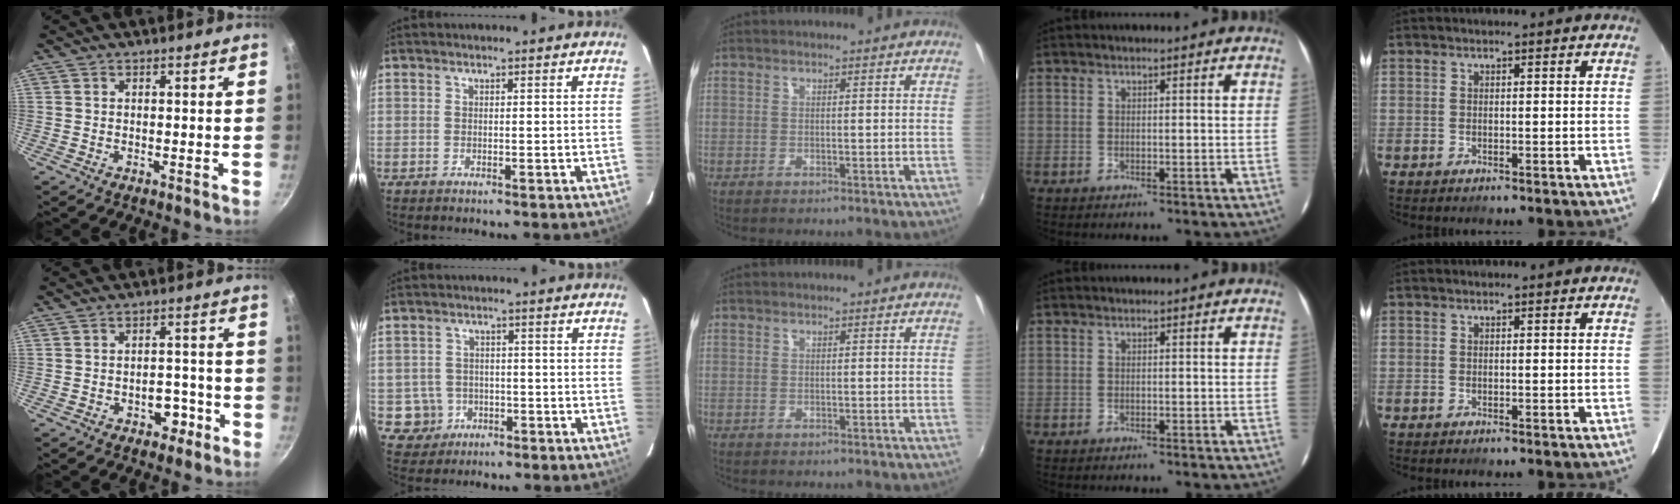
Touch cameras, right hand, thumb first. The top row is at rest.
{"thumb": {"total": 4.4, "force": [-2.2, 3.0, 2.4], "torque": [-0.007, 0.022, -0.024]}, "index": {"total": 5.7, "force": [-1.7, 5.4, 0.5], "torque": [-0.026, 0.019, -0.017]}}